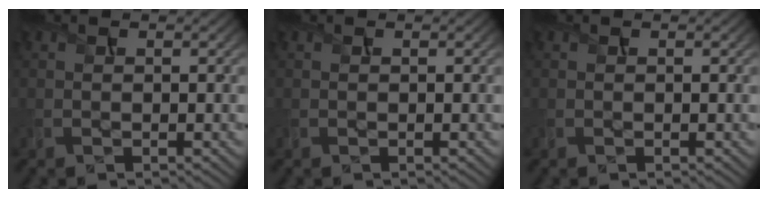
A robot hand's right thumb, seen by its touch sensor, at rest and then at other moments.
{"total": 0.0}
{"total": 0.0}